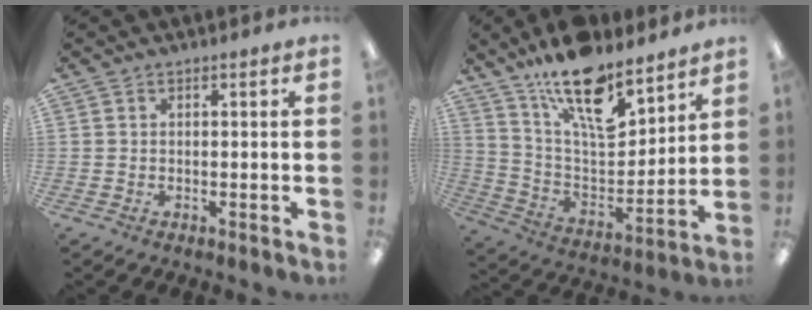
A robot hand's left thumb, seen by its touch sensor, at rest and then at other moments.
{"total": 18.5, "force": [13.0, 7.1, 11.1], "torque": [-0.190, -0.083, 0.226]}